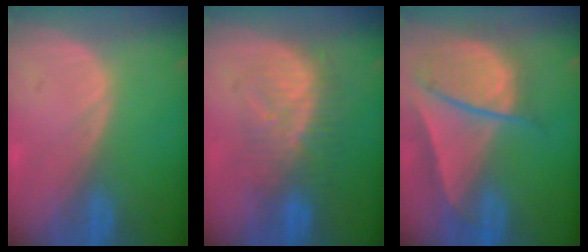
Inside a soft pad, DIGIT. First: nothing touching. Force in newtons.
{"total": 8.0, "press": 7.9, "slide": 1.5}
{"total": 9.4, "press": 8.1, "slide": 4.8}